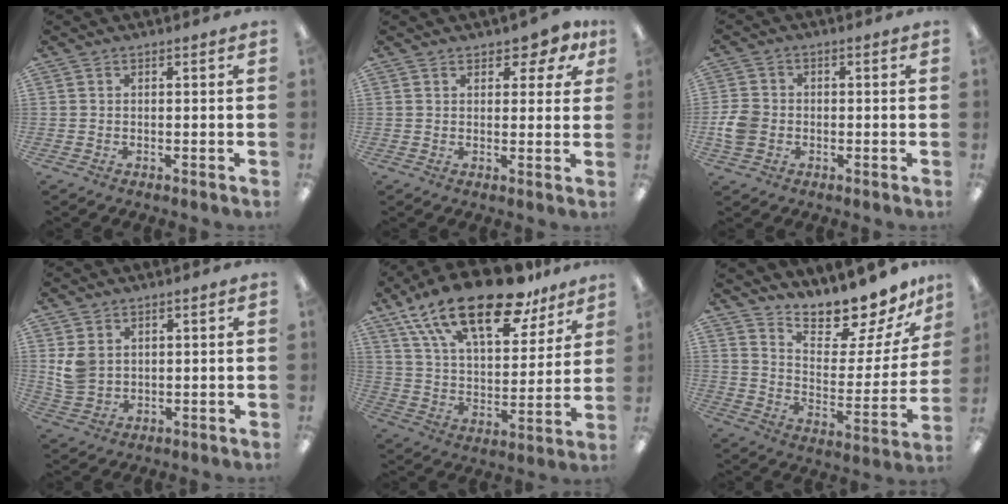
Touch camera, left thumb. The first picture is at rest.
{"total": 4.4, "force": [2.6, 2.4, 2.7], "torque": [-0.032, -0.006, 0.043]}
{"total": 5.9, "force": [-1.3, 4.8, 3.2], "torque": [-0.073, 0.010, -0.024]}
{"total": 5.5, "force": [2.0, 4.3, 2.7], "torque": [-0.056, 0.003, 0.040]}
{"total": 23.5, "force": [16.5, 9.3, 13.9], "torque": [-0.242, -0.093, 0.284]}
{"total": 13.2, "force": [12.6, 2.4, 3.2], "torque": [-0.054, -0.121, 0.217]}